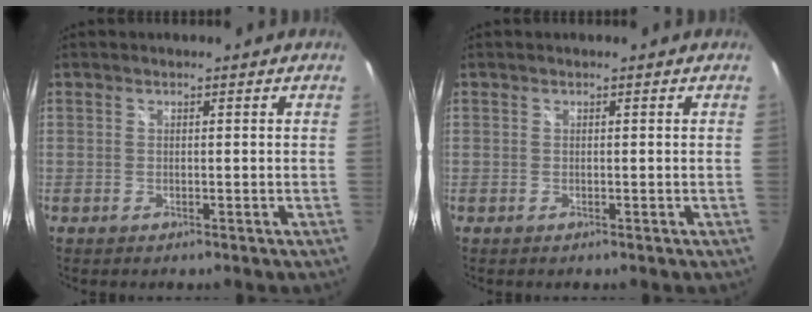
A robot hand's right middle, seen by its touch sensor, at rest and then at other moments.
{"total": 0.0}